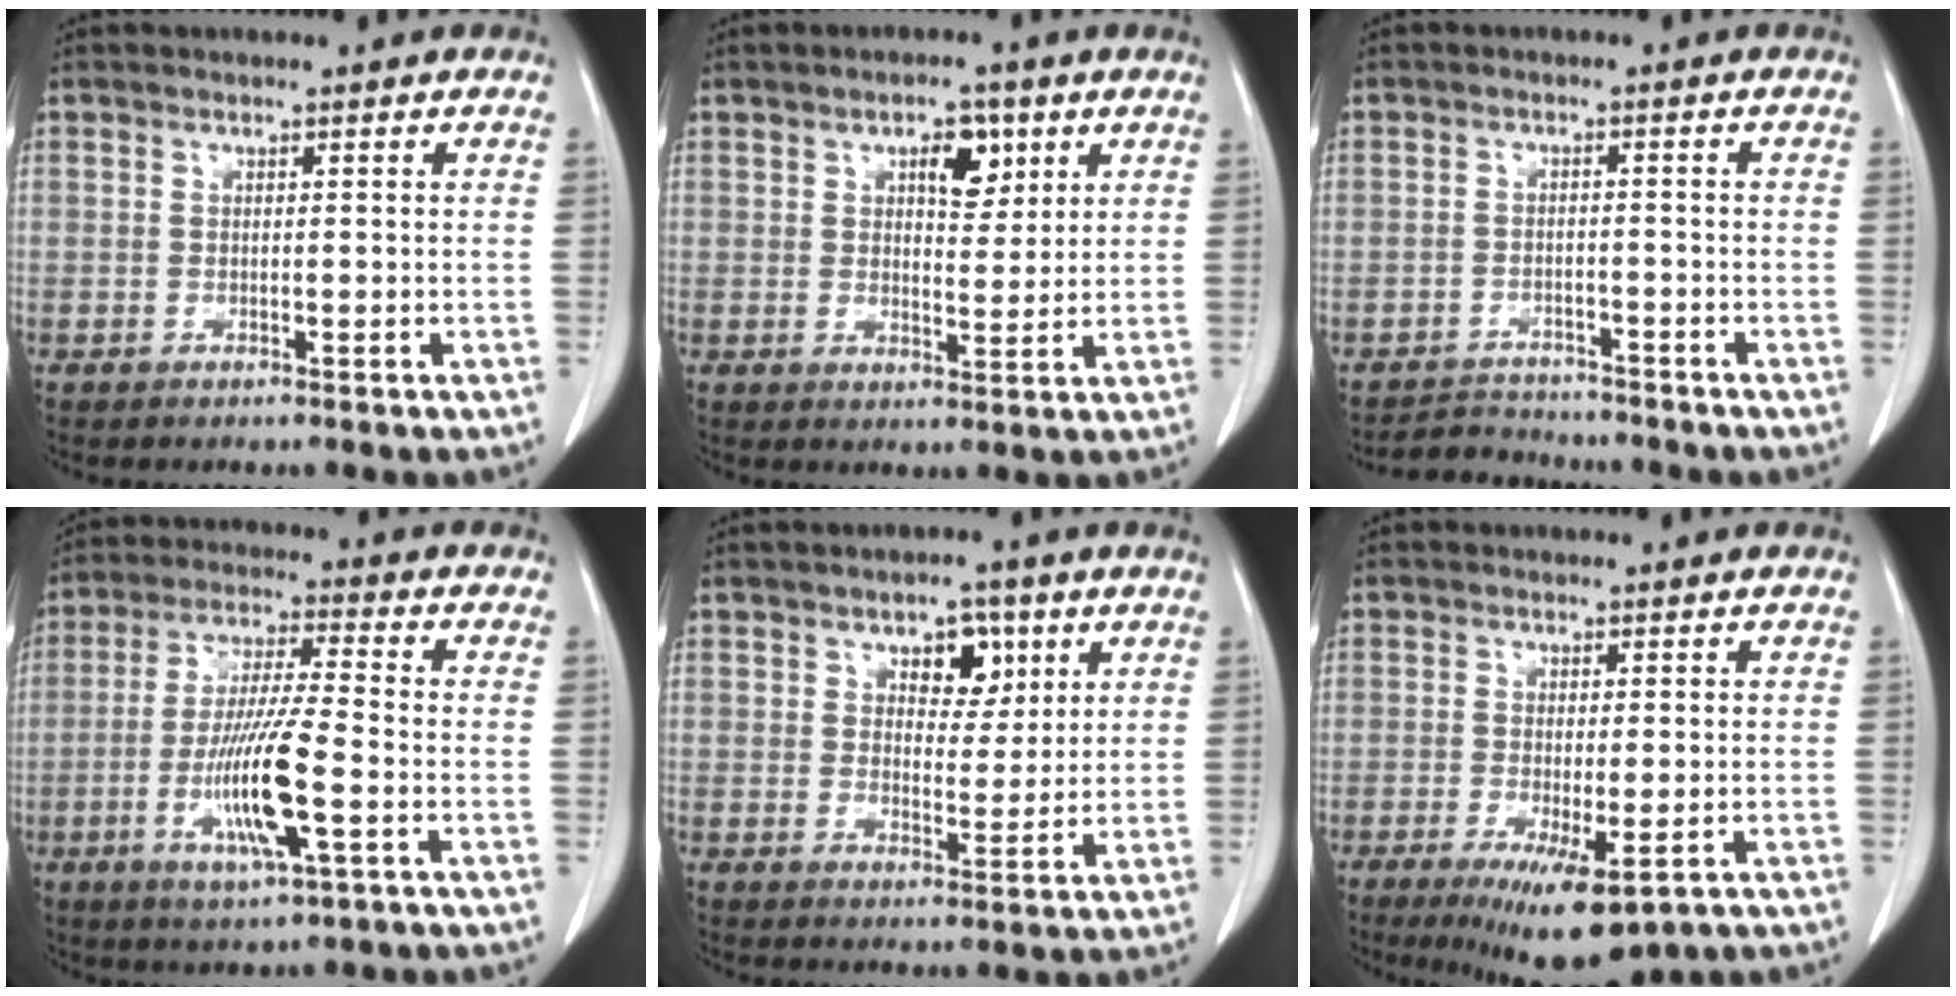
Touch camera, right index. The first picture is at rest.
{"total": 5.3, "force": [2.6, 2.5, 4.0], "torque": [-0.060, 0.005, 0.040]}
{"total": 4.0, "force": [-3.8, 1.1, -0.8], "torque": [0.014, -0.002, -0.062]}
{"total": 12.0, "force": [-3.5, 0.6, 11.5], "torque": [-0.225, -0.014, -0.067]}
{"total": 5.6, "force": [2.7, 3.2, 3.6], "torque": [-0.045, 0.008, 0.041]}
{"total": 9.4, "force": [-5.4, 2.4, 7.3], "torque": [-0.107, -0.022, -0.079]}